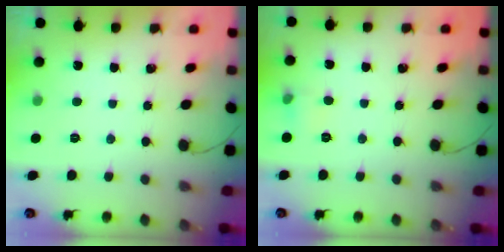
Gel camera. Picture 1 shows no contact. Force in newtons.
{"total": 5.1, "press": 4.8, "slide": 1.7}